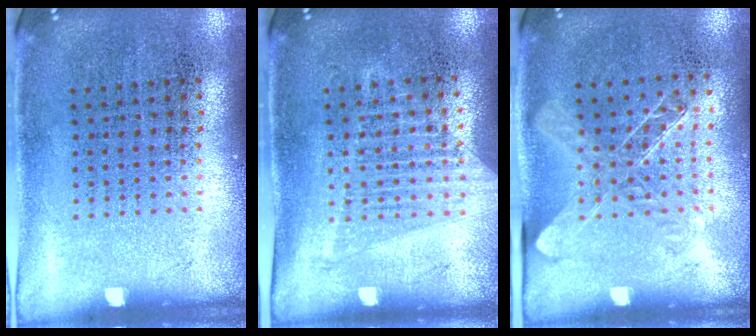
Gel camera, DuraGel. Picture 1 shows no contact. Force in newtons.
{"total": 1.5, "press": 1.4, "slide": 0.5}
{"total": 1.3, "press": 1.1, "slide": 0.7}